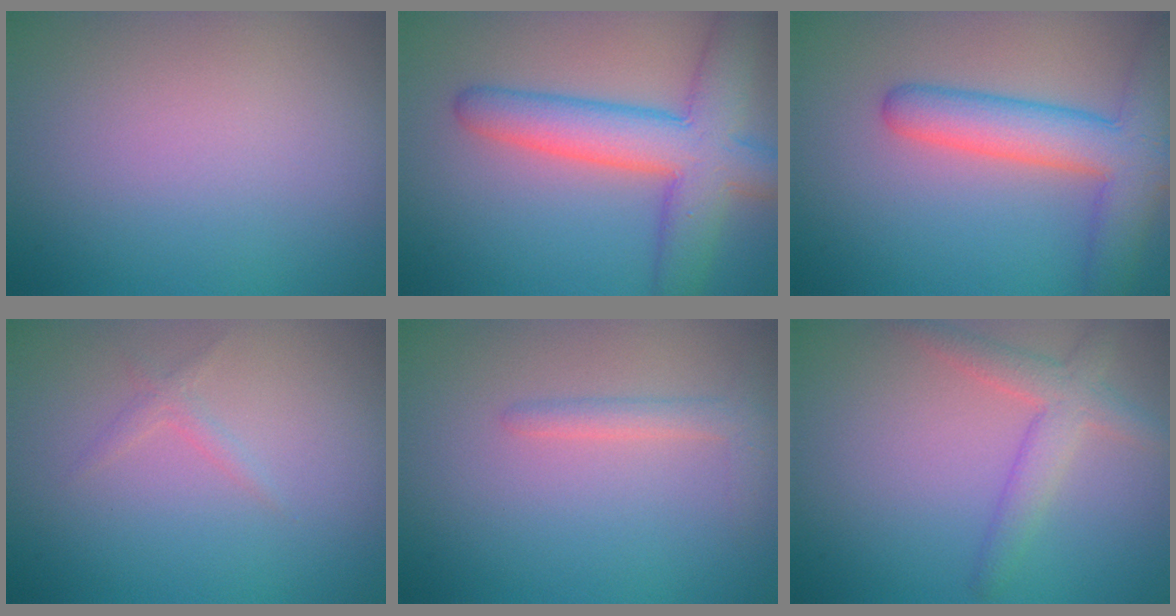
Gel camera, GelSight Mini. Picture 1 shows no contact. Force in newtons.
{"total": 7.9, "press": 7.9, "slide": 0.4}
{"total": 6.9, "press": 6.9, "slide": 0.4}
{"total": 0.9, "press": 0.9, "slide": 0.1}
{"total": 1.5, "press": 1.5, "slide": 0.2}
{"total": 3.2, "press": 3.2, "slide": 0.2}